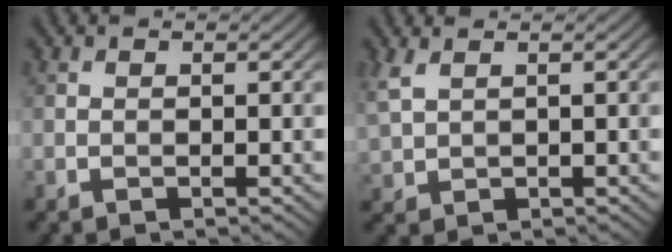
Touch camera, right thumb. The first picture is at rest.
{"total": 2.9, "force": [1.6, 1.4, 2.0], "torque": [-0.064, 0.008, 0.039]}